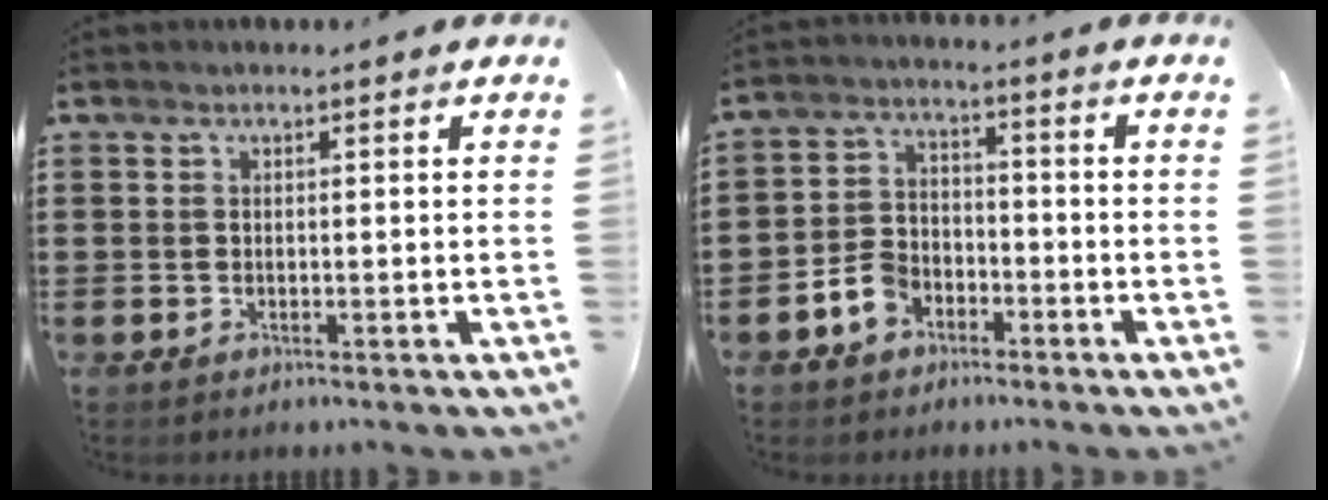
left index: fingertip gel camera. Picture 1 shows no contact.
{"total": 4.9, "force": [-3.1, 3.3, 1.9], "torque": [-0.050, 0.011, -0.062]}